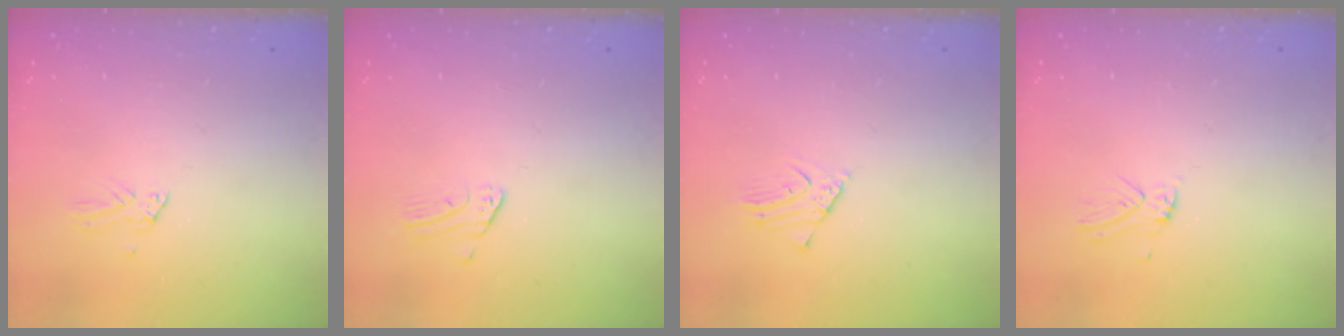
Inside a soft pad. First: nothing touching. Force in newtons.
{"total": 2.3, "press": 2.3, "slide": 0.2}
{"total": 2.6, "press": 2.6, "slide": 0.3}
{"total": 2.7, "press": 2.7, "slide": 0.3}